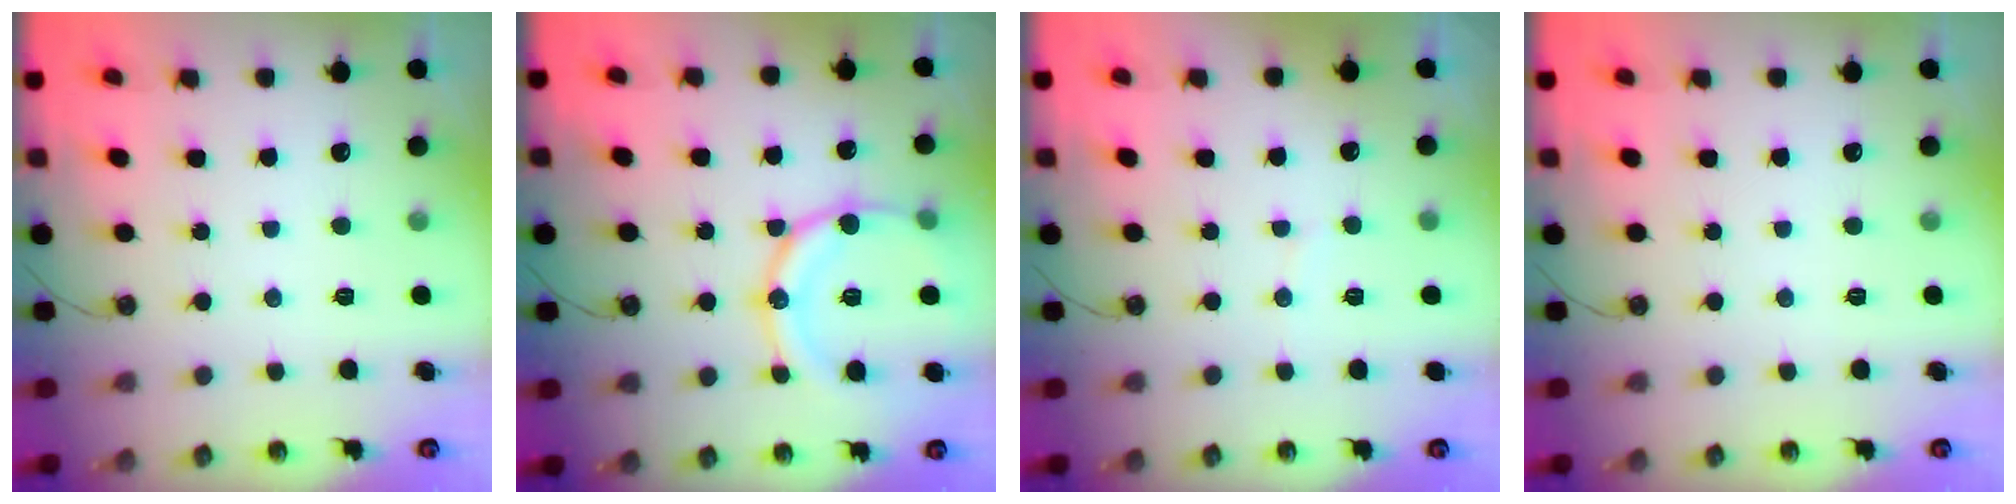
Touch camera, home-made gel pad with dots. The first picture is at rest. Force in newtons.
{"total": 17.7, "press": 17.4, "slide": 3.3}
{"total": 2.6, "press": 2.6, "slide": 0.4}
{"total": 0.0}